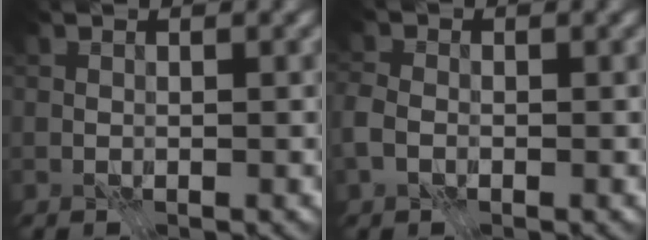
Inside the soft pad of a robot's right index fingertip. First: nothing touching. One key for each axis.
{"total": 3.2, "fx": -0.9, "fy": 2.5, "fz": 1.9, "tx": -0.050, "ty": 0.002, "tz": -0.025}